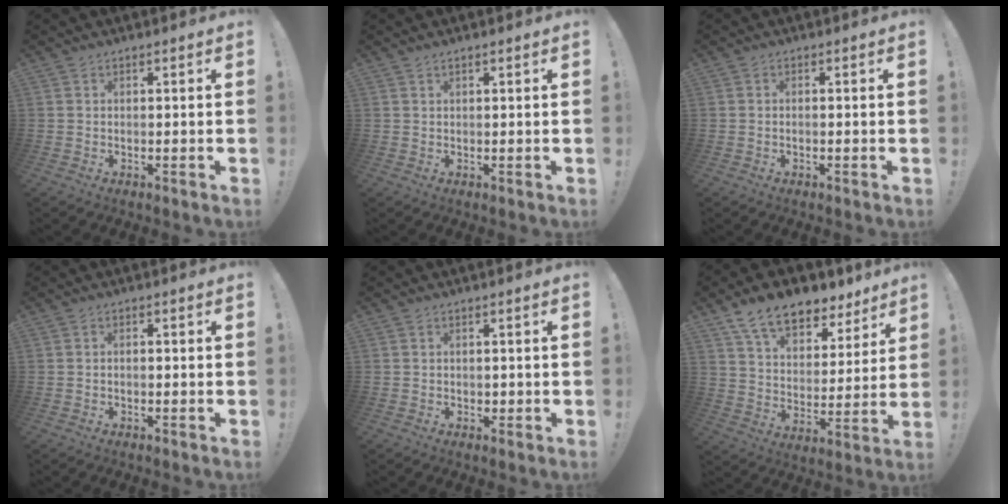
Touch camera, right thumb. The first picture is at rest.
{"total": 0.9, "force": [0.7, 0.2, 0.5], "torque": [-0.017, 0.003, 0.014]}
{"total": 0.5, "force": [-0.4, 0.2, 0.3], "torque": [-0.012, 0.003, -0.005]}
{"total": 1.1, "force": [-0.9, 0.3, 0.6], "torque": [-0.010, 0.003, -0.016]}
{"total": 1.0, "force": [0.1, 1.0, 0.3], "torque": [-0.004, 0.004, 0.002]}
{"total": 14.6, "force": [10.9, 7.4, 6.4], "torque": [-0.115, -0.070, 0.199]}